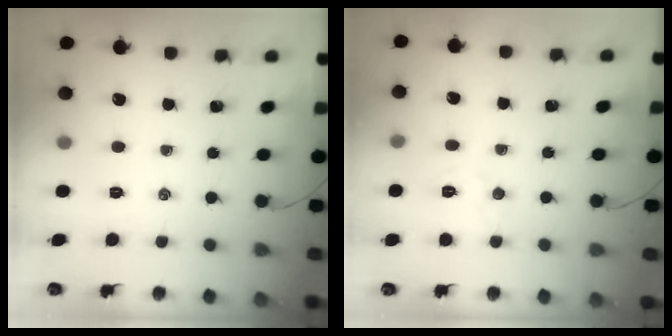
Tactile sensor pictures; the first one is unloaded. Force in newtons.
{"total": 4.3, "press": 4.1, "slide": 1.3}